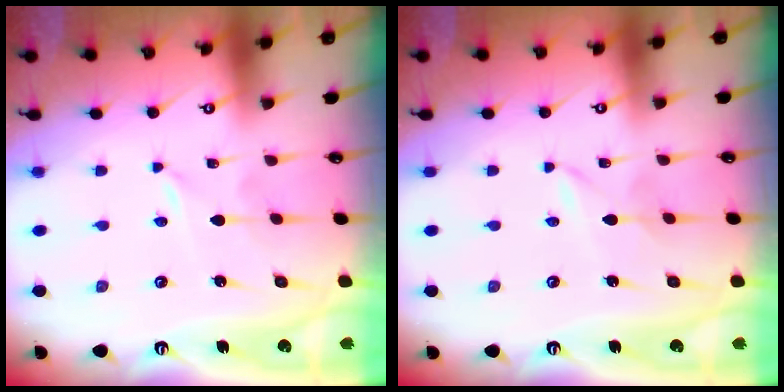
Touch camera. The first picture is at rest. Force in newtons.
{"total": 1.2, "press": 1.2, "slide": 0.1}